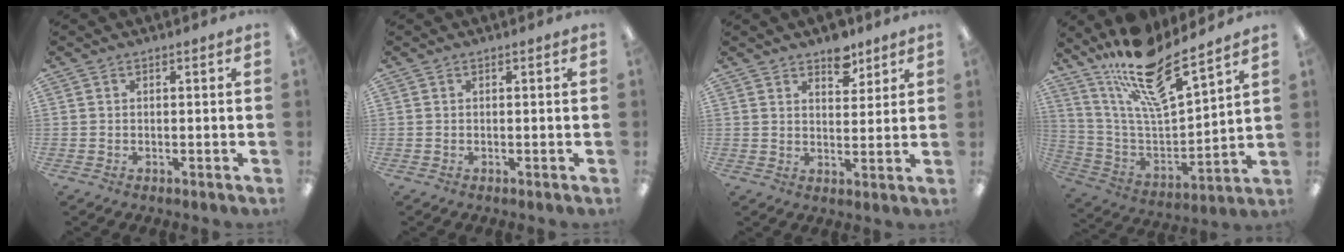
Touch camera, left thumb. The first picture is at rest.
{"total": 0.0}
{"total": 6.3, "force": [4.9, 3.2, 2.4], "torque": [-0.012, -0.030, 0.081]}
{"total": 18.5, "force": [14.4, 4.9, 10.5], "torque": [-0.194, -0.103, 0.248]}